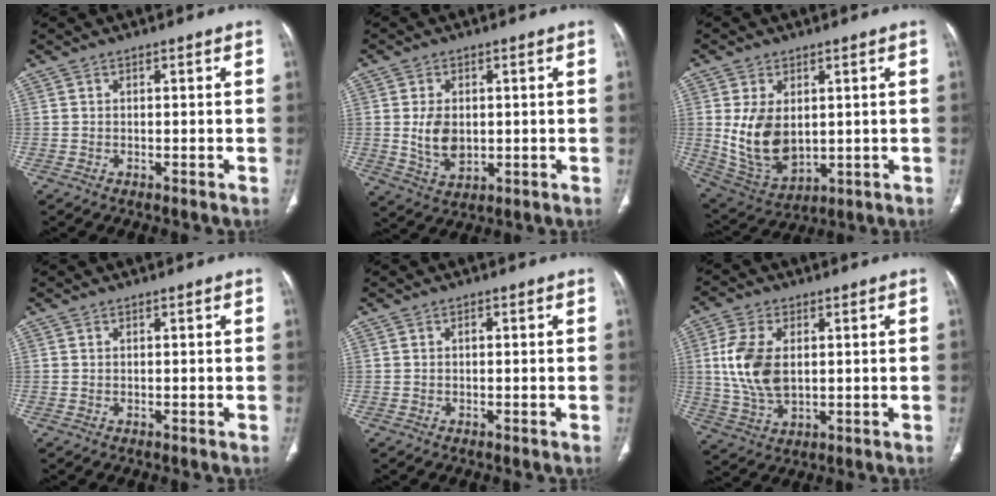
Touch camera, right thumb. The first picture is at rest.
{"total": 7.0, "force": [0.2, 4.7, 5.2], "torque": [-0.086, -0.008, 0.017]}
{"total": 12.1, "force": [1.1, 7.8, 9.2], "torque": [-0.156, -0.014, 0.045]}
{"total": 0.0}
{"total": 0.6, "force": [0.0, 0.4, 0.5], "torque": [-0.006, 0.002, -0.001]}
{"total": 11.2, "force": [1.4, 6.6, 8.9], "torque": [-0.187, -0.005, 0.034]}